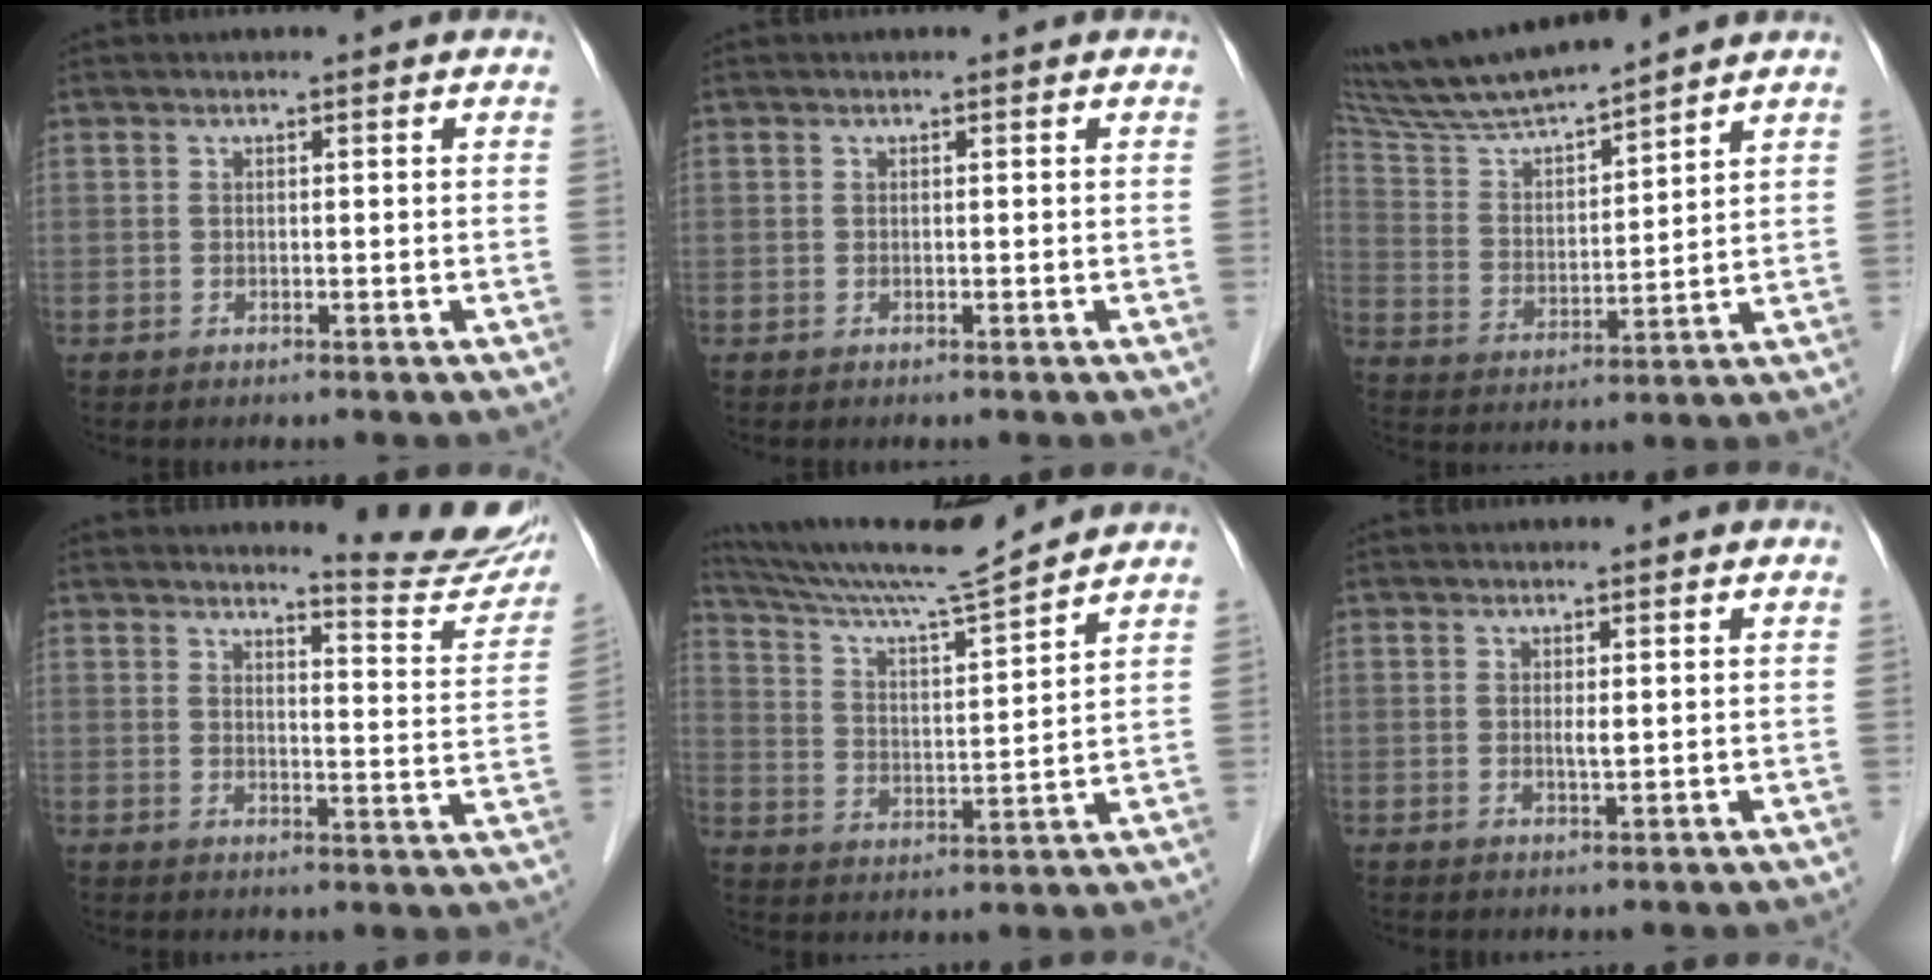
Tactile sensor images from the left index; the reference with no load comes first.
{"total": 0.0}
{"total": 13.3, "force": [12.2, 0.2, 5.3], "torque": [-0.106, 0.014, 0.234]}
{"total": 10.9, "force": [10.6, 0.4, 2.6], "torque": [-0.022, -0.064, 0.114]}
{"total": 13.2, "force": [12.3, -1.6, 4.2], "torque": [-0.088, -0.005, 0.211]}
{"total": 1.0, "force": [0.3, 0.1, 0.9], "torque": [-0.021, -0.002, 0.007]}